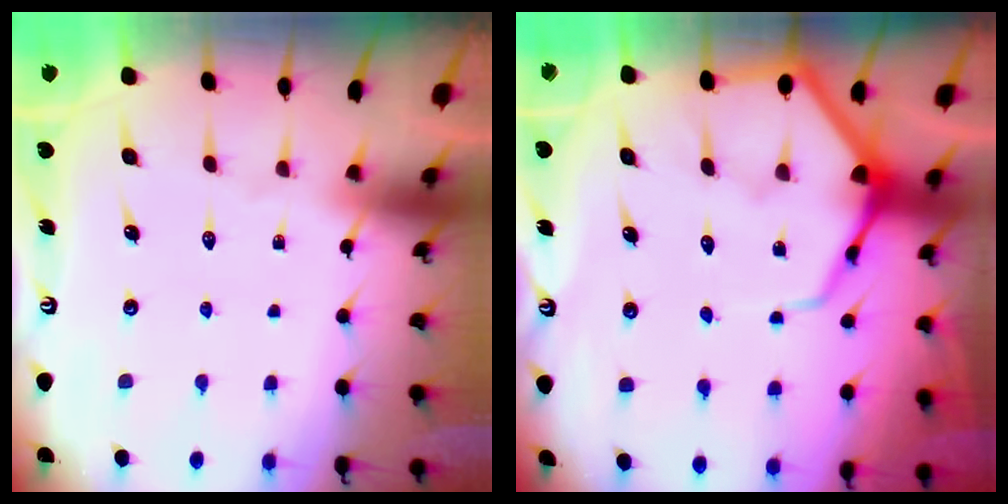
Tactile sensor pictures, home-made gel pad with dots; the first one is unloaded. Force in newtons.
{"total": 7.8, "press": 7.7, "slide": 1.0}